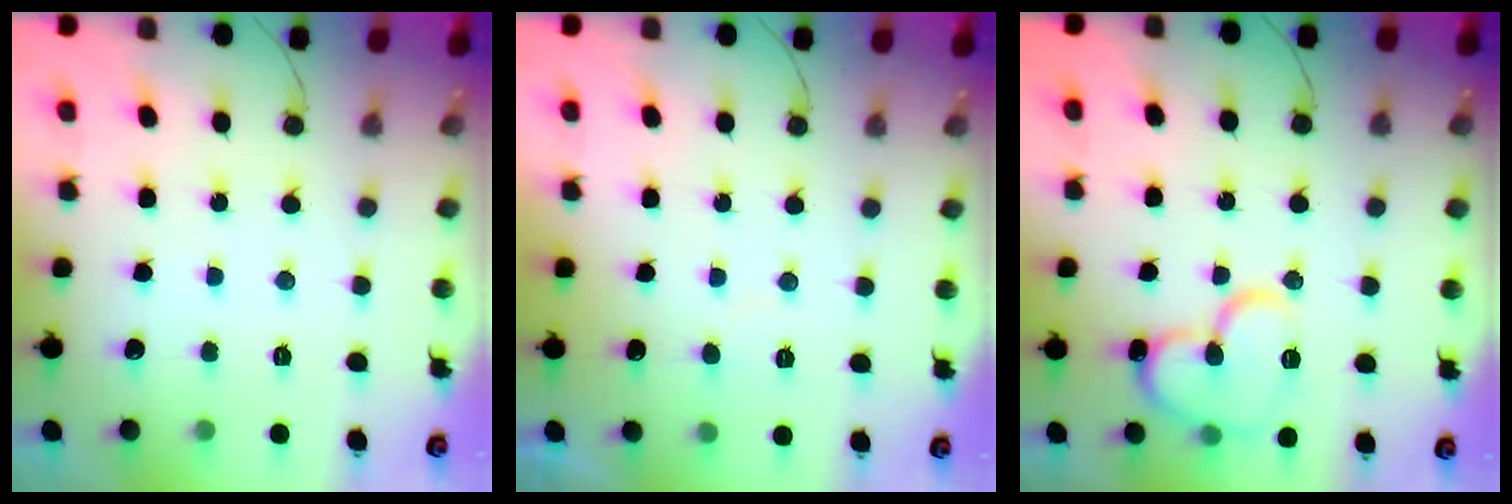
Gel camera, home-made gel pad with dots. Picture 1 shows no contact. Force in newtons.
{"total": 3.7, "press": 3.6, "slide": 0.3}
{"total": 14.0, "press": 13.9, "slide": 1.6}